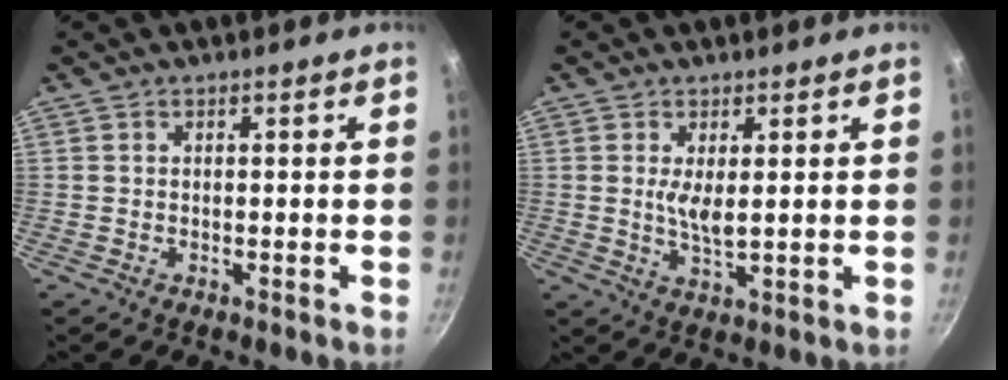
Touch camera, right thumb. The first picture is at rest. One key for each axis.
{"total": 4.2, "fx": 0.9, "fy": 1.3, "fz": 3.9, "tx": -0.074, "ty": -0.014, "tz": 0.020}